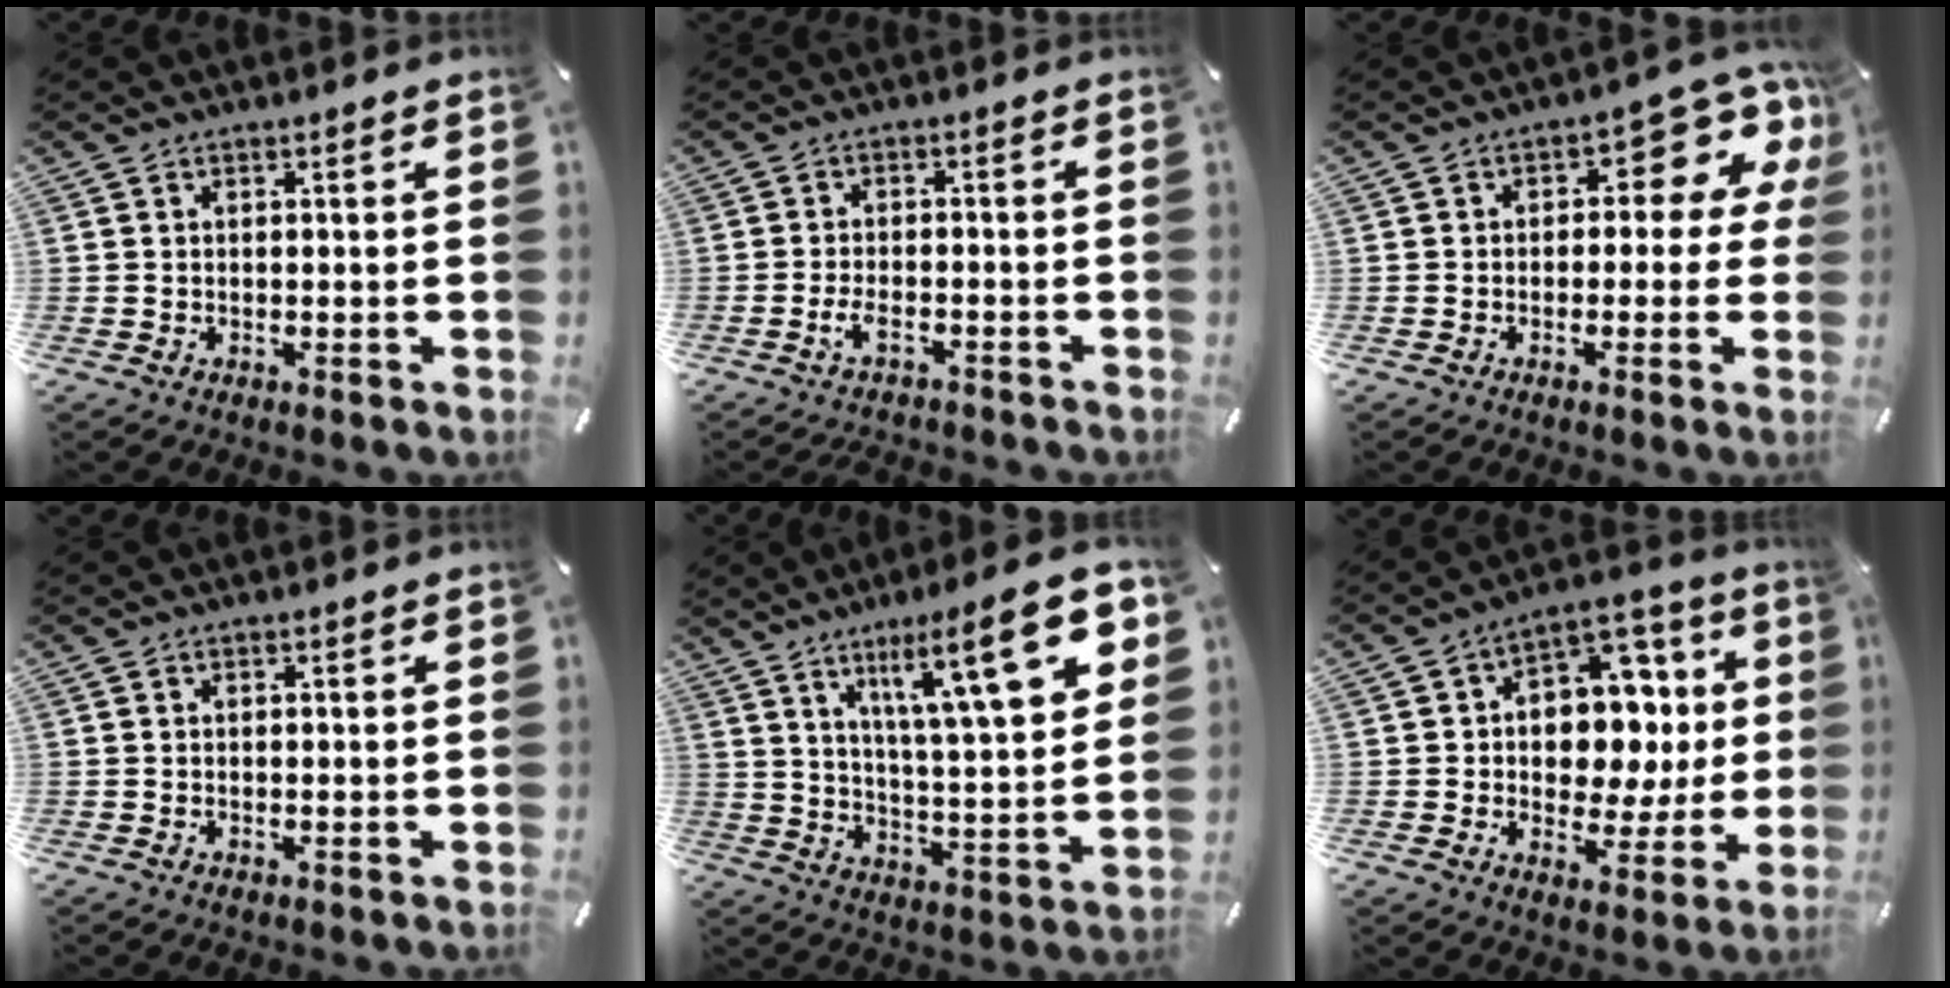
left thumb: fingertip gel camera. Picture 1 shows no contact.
{"total": 3.7, "force": [-2.6, 1.4, 2.2], "torque": [-0.050, 0.010, -0.053]}
{"total": 9.9, "force": [2.9, 5.3, 7.9], "torque": [-0.090, -0.023, 0.045]}
{"total": 0.0}
{"total": 20.5, "force": [10.3, 5.1, 17.0], "torque": [-0.256, -0.049, 0.151]}
{"total": 13.1, "force": [0.8, 10.9, 7.2], "torque": [-0.076, -0.023, 0.022]}